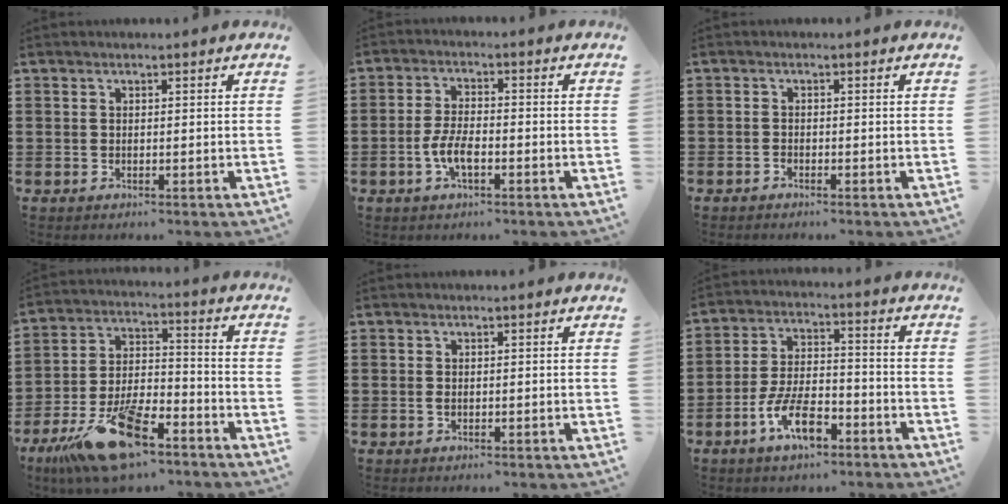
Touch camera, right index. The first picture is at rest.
{"total": 4.8, "force": [-1.7, 1.7, 4.2], "torque": [-0.101, -0.007, -0.038]}
{"total": 0.6, "force": [-0.5, 0.1, 0.0], "torque": [-0.001, -0.001, -0.010]}
{"total": 16.3, "force": [-10.9, 5.5, 10.9], "torque": [-0.206, 0.037, -0.187]}
{"total": 0.6, "force": [-0.1, 0.1, 0.5], "torque": [-0.013, -0.005, -0.001]}
{"total": 9.3, "force": [-5.0, 3.6, 6.9], "torque": [-0.149, 0.002, -0.093]}